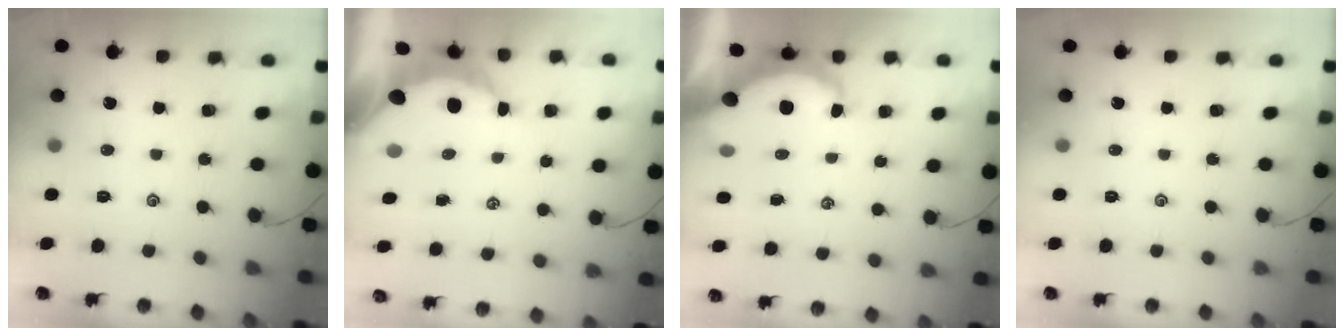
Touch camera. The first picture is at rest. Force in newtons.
{"total": 9.6, "press": 9.5, "slide": 1.3}
{"total": 7.3, "press": 7.3, "slide": 0.4}
{"total": 0.0}